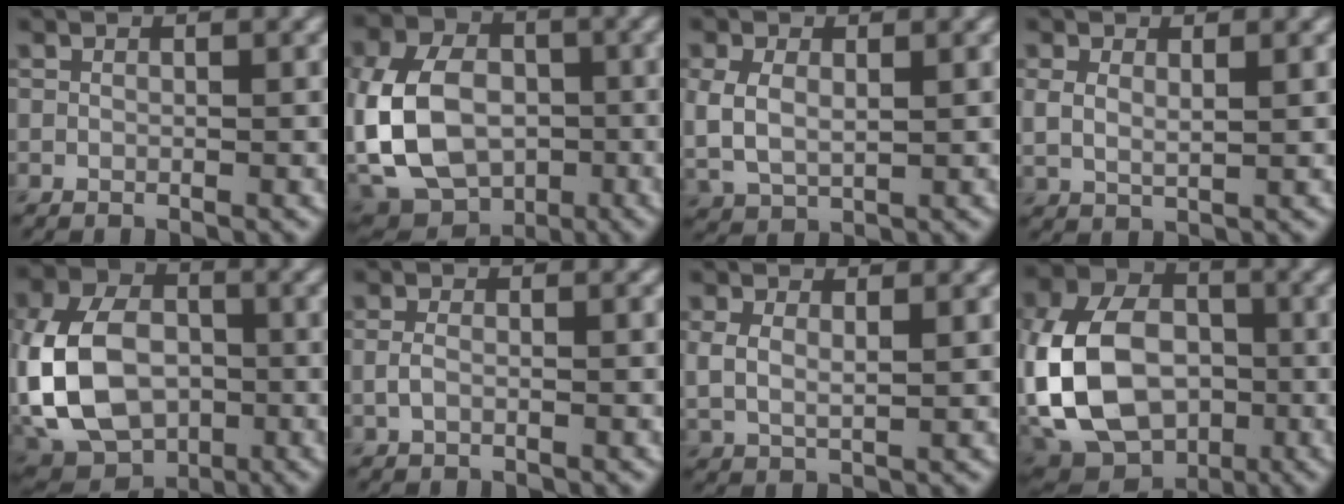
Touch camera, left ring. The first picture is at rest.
{"total": 12.2, "force": [-2.2, 9.0, 7.8], "torque": [-0.163, -0.010, -0.045]}
{"total": 4.2, "force": [0.3, 2.9, 3.1], "torque": [-0.076, -0.006, 0.015]}
{"total": 2.1, "force": [0.8, 1.0, 1.7], "torque": [-0.037, -0.003, 0.018]}
{"total": 12.0, "force": [-2.0, 8.7, 8.1], "torque": [-0.184, -0.007, -0.051]}
{"total": 1.5, "force": [-0.4, 0.7, 1.2], "torque": [-0.030, 0.001, -0.011]}
{"total": 2.8, "force": [0.9, 1.4, 2.2], "torque": [-0.051, -0.004, 0.021]}
{"total": 13.4, "force": [-2.3, 9.9, 8.8], "torque": [-0.192, -0.006, -0.052]}